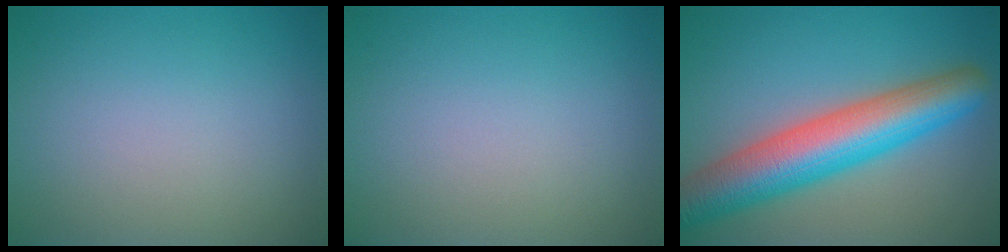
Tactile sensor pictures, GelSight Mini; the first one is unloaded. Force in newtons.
{"total": 0.0}
{"total": 9.3, "press": 9.3, "slide": 0.6}